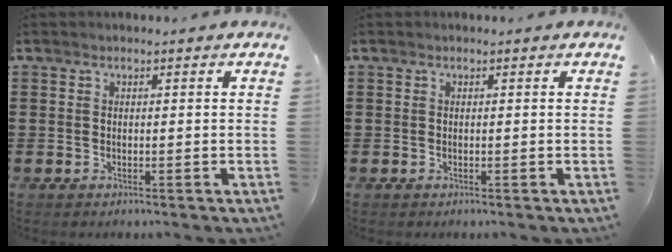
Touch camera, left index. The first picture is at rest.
{"total": 0.0}